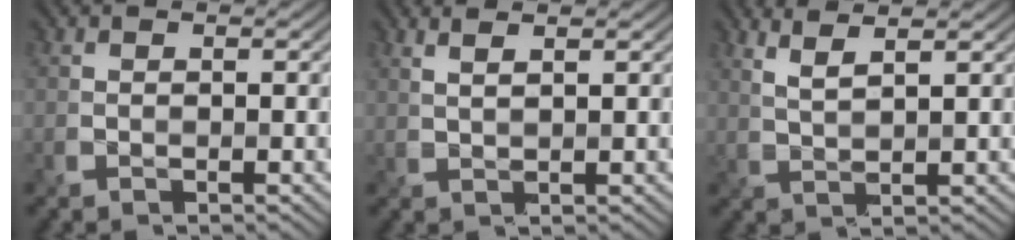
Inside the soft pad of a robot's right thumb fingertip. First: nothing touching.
{"total": 2.8, "force": [1.8, 0.8, 1.9], "torque": [-0.017, 0.003, 0.021]}
{"total": 3.7, "force": [2.6, 0.7, 2.6], "torque": [-0.045, 0.003, 0.054]}